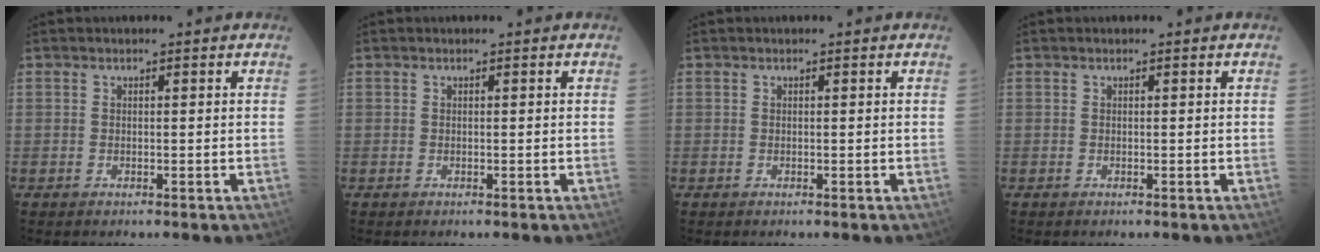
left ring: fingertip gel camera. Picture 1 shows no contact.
{"total": 0.0}
{"total": 0.0}
{"total": 0.0}